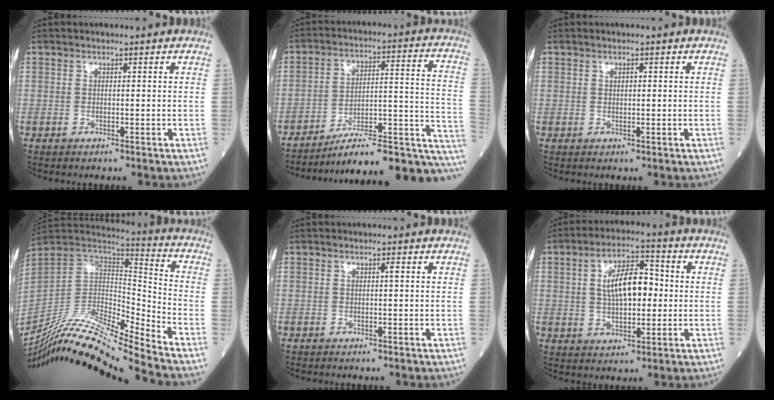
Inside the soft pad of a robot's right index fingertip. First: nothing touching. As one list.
[{"total": 20.0, "force": [-14.9, 3.9, 12.8], "torque": [-0.098, 0.049, -0.209]}, {"total": 0.6, "force": [0.2, 0.2, 0.5], "torque": [-0.011, -0.001, 0.004]}, {"total": 23.2, "force": [-21.0, -0.9, 9.9], "torque": [-0.208, -0.006, -0.371]}, {"total": 0.5, "force": [0.1, -0.1, 0.5], "torque": [-0.010, 0.000, 0.000]}, {"total": 9.5, "force": [0.9, 3.8, 8.7], "torque": [-0.159, 0.018, 0.014]}]